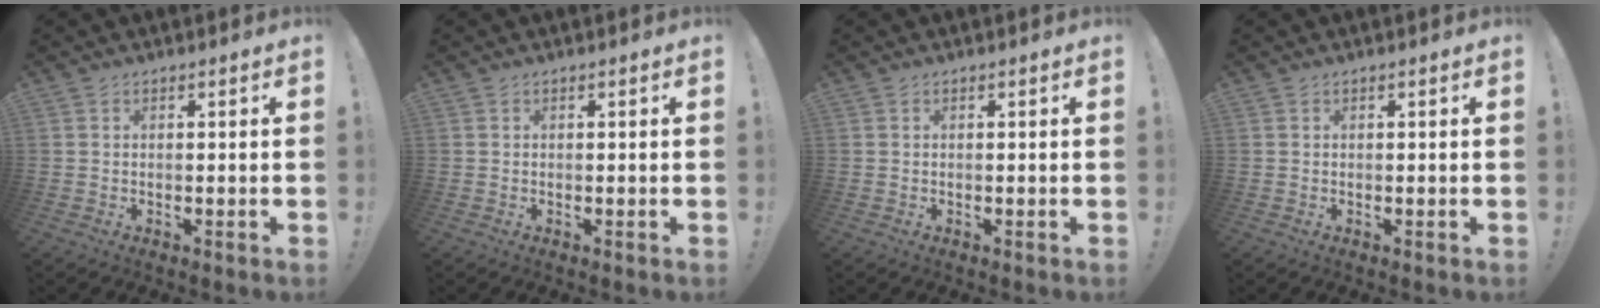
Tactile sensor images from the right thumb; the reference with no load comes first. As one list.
[{"total": 0.0}, {"total": 0.0}, {"total": 0.0}]